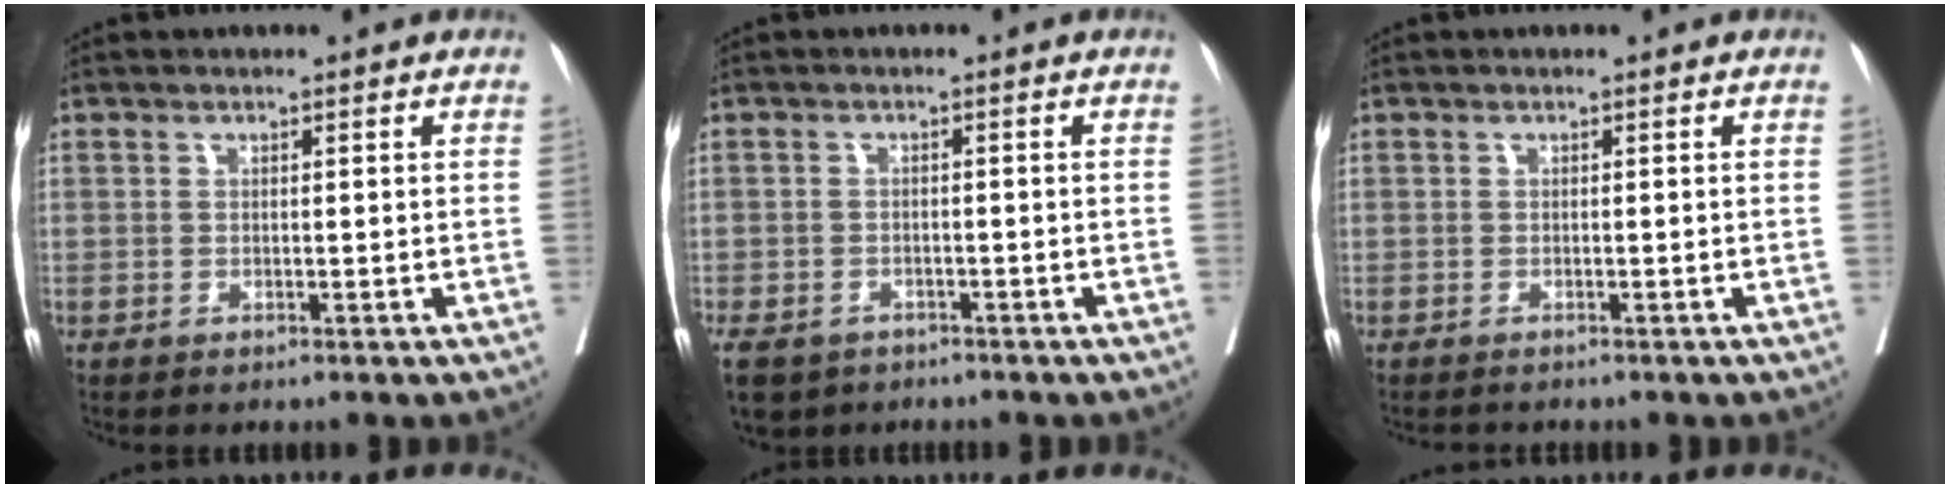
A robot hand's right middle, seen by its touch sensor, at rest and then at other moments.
{"total": 8.5, "force": [-5.6, 5.8, 3.0], "torque": [-0.076, -0.009, -0.079]}
{"total": 1.0, "force": [-0.8, 0.5, -0.1], "torque": [-0.006, 0.000, -0.013]}